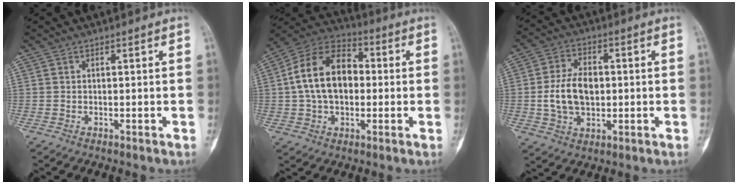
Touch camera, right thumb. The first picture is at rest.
{"total": 15.9, "force": [0.9, 10.6, 11.9], "torque": [-0.192, 0.030, 0.008]}
{"total": 10.3, "force": [-0.3, 6.9, 7.7], "torque": [-0.127, 0.011, -0.003]}